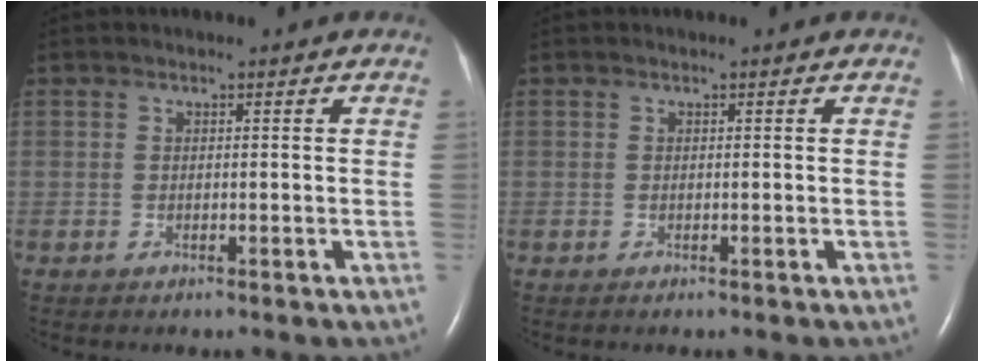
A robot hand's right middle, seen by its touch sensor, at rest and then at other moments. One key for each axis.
{"total": 0.0}